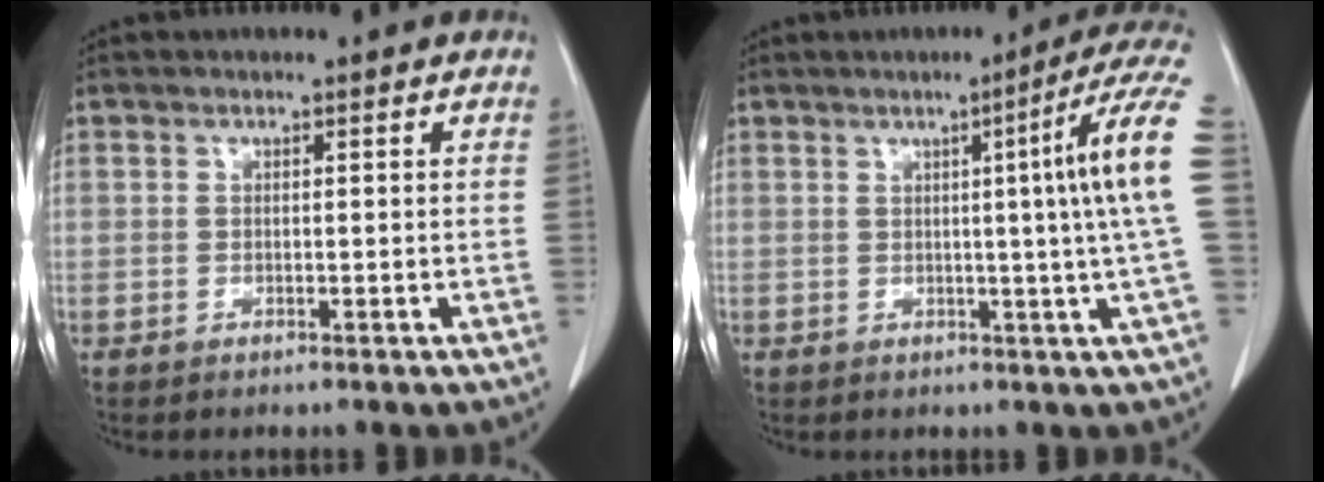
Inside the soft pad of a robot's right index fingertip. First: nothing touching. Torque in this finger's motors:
{"motor_torque": [0.90, -0.26, 0.28, 0.05]}